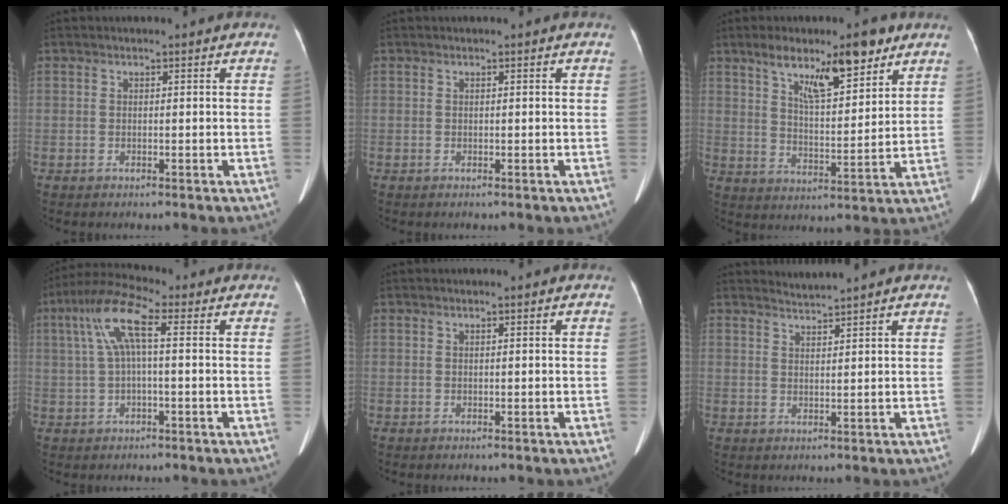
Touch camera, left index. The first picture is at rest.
{"total": 0.0}
{"total": 11.5, "force": [7.3, 2.8, 8.5], "torque": [-0.135, 0.000, 0.121]}
{"total": 7.9, "force": [1.7, 1.5, 7.6], "torque": [-0.165, 0.034, 0.031]}
{"total": 0.0}
{"total": 1.9, "force": [1.7, -0.8, -0.3], "torque": [-0.006, -0.004, 0.038]}